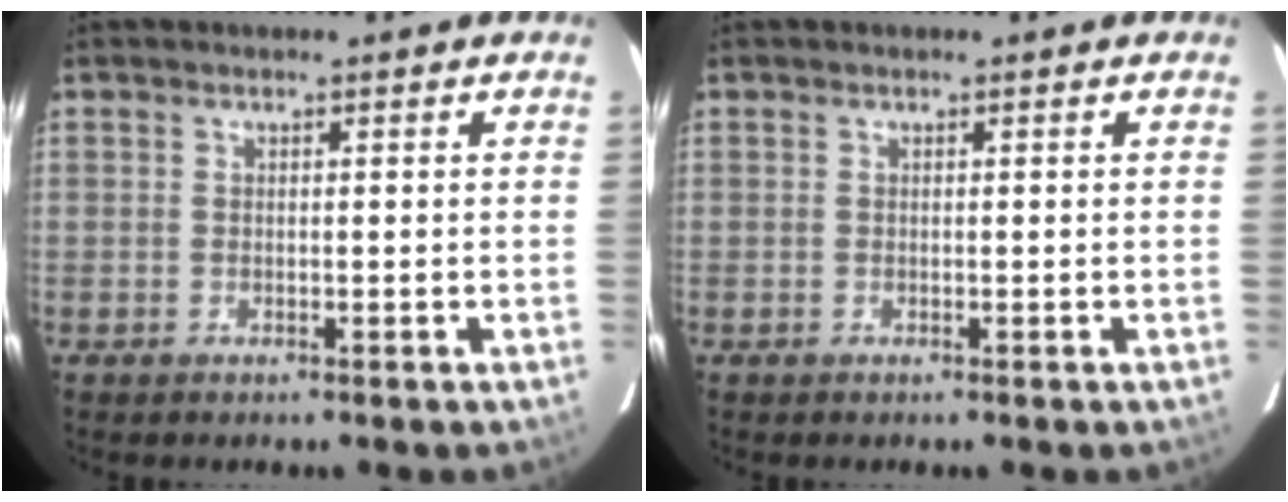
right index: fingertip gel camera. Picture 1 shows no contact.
{"total": 0.0}